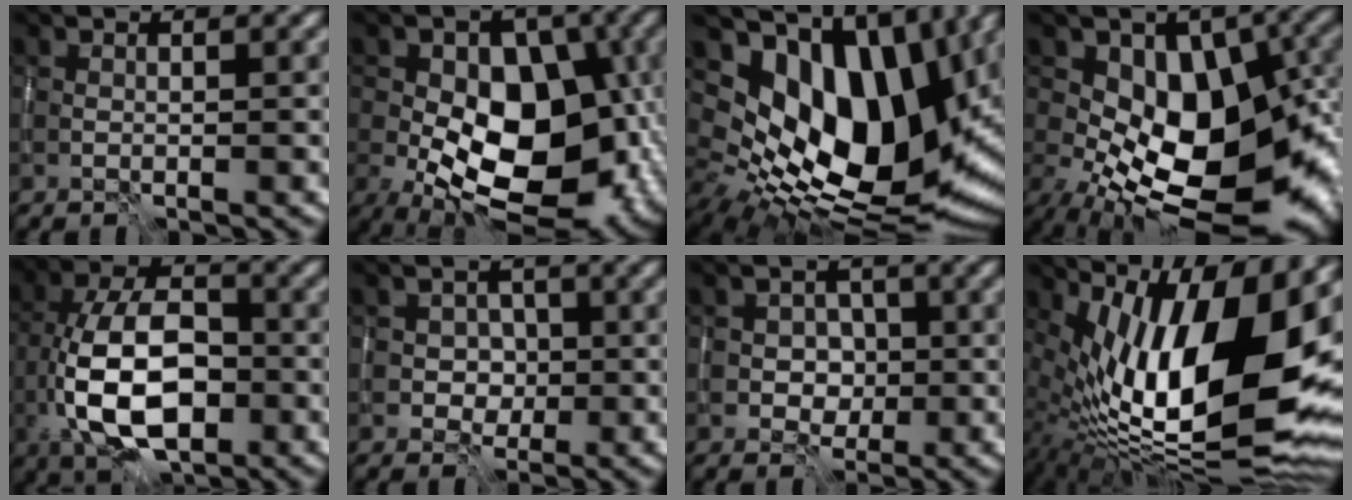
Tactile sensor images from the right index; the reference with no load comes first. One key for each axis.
{"total": 14.0, "fx": -2.8, "fy": 8.5, "fz": 10.7, "tx": -0.143, "ty": 0.003, "tz": -0.055}
{"total": 16.7, "fx": 3.9, "fy": 10.0, "fz": 12.8, "tx": -0.231, "ty": -0.001, "tz": 0.070}
{"total": 13.4, "fx": -2.1, "fy": 7.4, "fz": 11.0, "tx": -0.156, "ty": -0.015, "tz": -0.036}
{"total": 10.6, "fx": -2.8, "fy": 5.7, "fz": 8.5, "tx": -0.163, "ty": -0.002, "tz": -0.057}
{"total": 2.1, "fx": -0.3, "fy": 1.9, "fz": 0.6, "tx": -0.003, "ty": -0.002, "tz": -0.012}
{"total": 2.4, "fx": -0.3, "fy": 2.2, "fz": 0.9, "tx": -0.007, "ty": -0.003, "tz": -0.013}
{"total": 18.1, "fx": 2.9, "fy": 7.8, "fz": 16.1, "tx": -0.250, "ty": 0.011, "tz": 0.047}